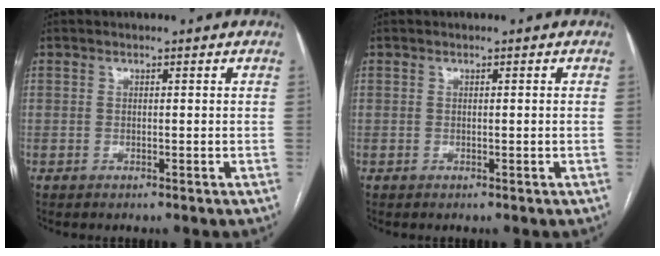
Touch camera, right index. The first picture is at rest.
{"total": 0.0}